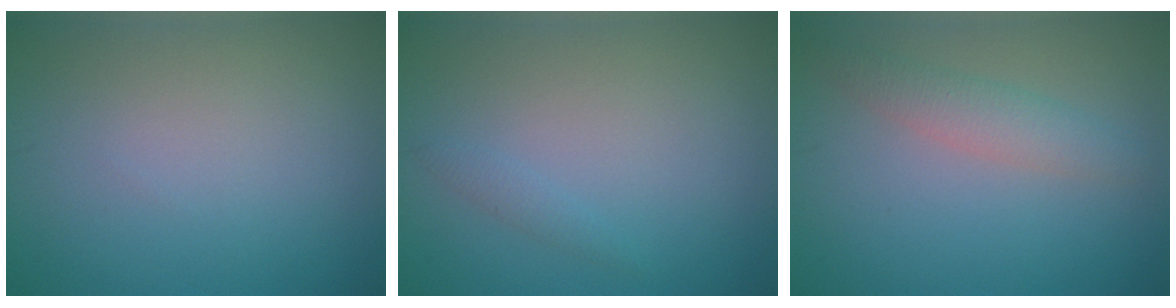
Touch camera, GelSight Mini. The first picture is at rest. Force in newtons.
{"total": 0.8, "press": 0.8, "slide": 0.1}
{"total": 2.7, "press": 2.6, "slide": 0.2}